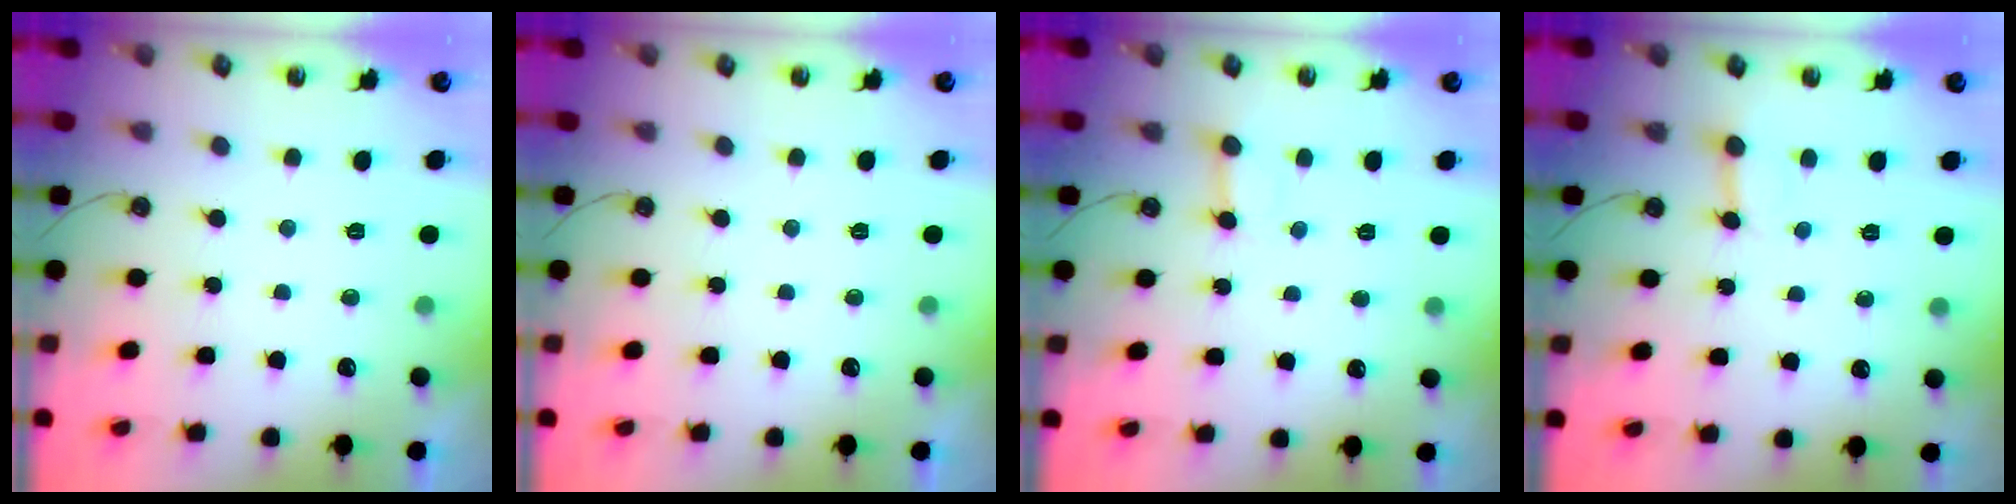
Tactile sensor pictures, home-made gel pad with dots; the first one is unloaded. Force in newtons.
{"total": 0.0}
{"total": 3.3, "press": 3.3, "slide": 0.4}
{"total": 3.0, "press": 3.0, "slide": 0.2}